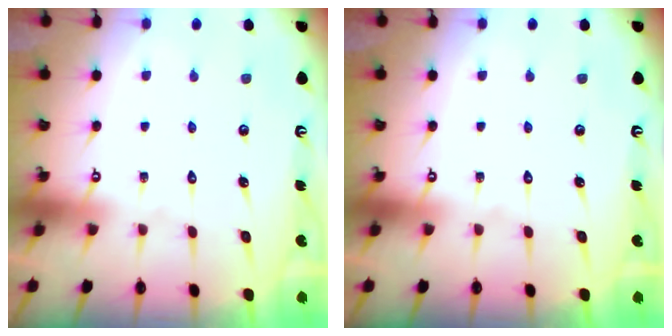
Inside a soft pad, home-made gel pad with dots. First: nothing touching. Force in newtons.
{"total": 0.0}